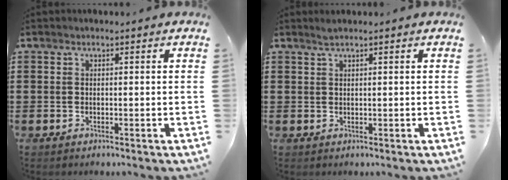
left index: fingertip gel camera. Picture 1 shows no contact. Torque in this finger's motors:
{"motor_torque": [0.07, 0.05, 0.00, 0.01]}